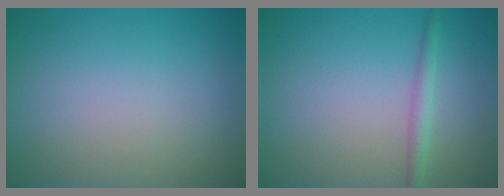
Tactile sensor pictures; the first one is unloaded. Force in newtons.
{"total": 1.7, "press": 1.7, "slide": 0.0}